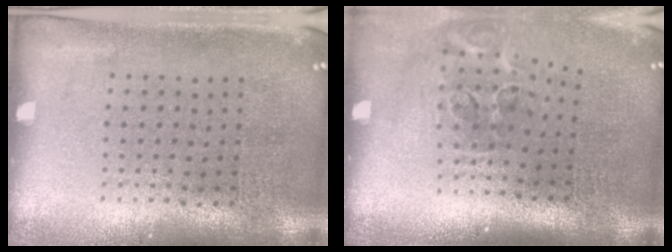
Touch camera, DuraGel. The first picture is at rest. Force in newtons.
{"total": 2.0, "press": 1.2, "slide": 1.7}